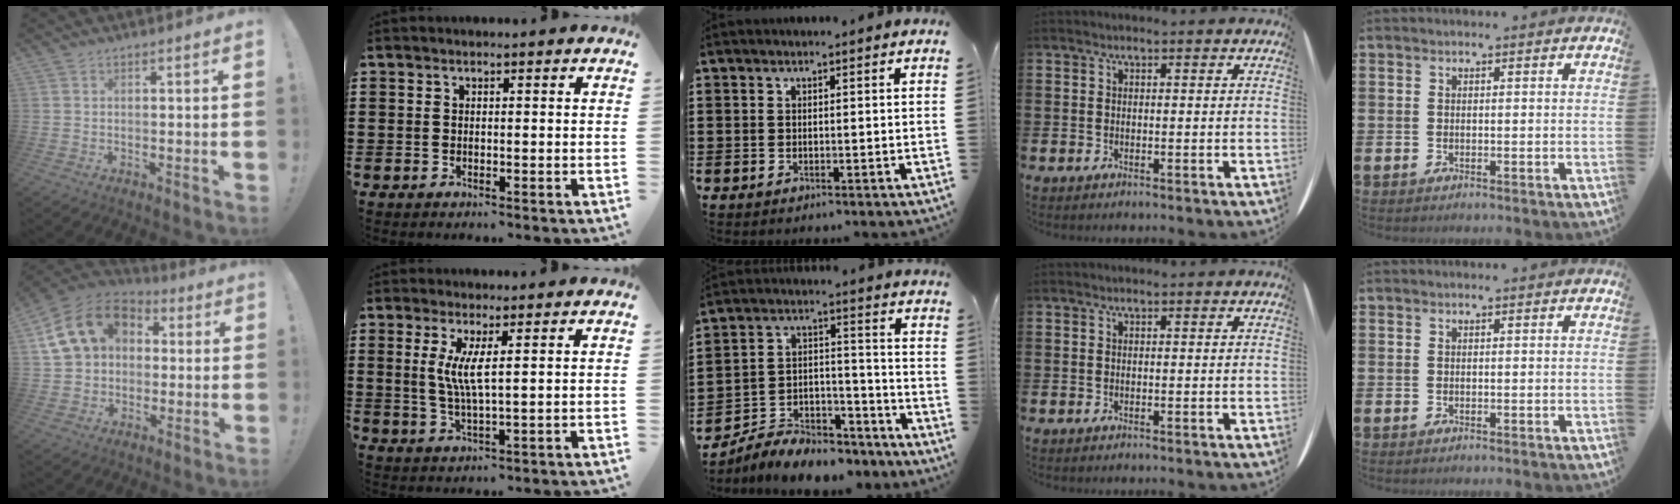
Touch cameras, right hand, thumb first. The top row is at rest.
{"thumb": {"total": 16.5, "force": [4.4, 13.0, 9.1], "torque": [-0.148, 0.008, 0.089]}, "index": {"total": 5.0, "force": [1.2, 0.5, 4.8], "torque": [-0.097, -0.006, 0.019]}, "middle": {"total": 7.1, "force": [-6.8, 1.7, 1.1], "torque": [-0.015, 0.016, -0.134]}}